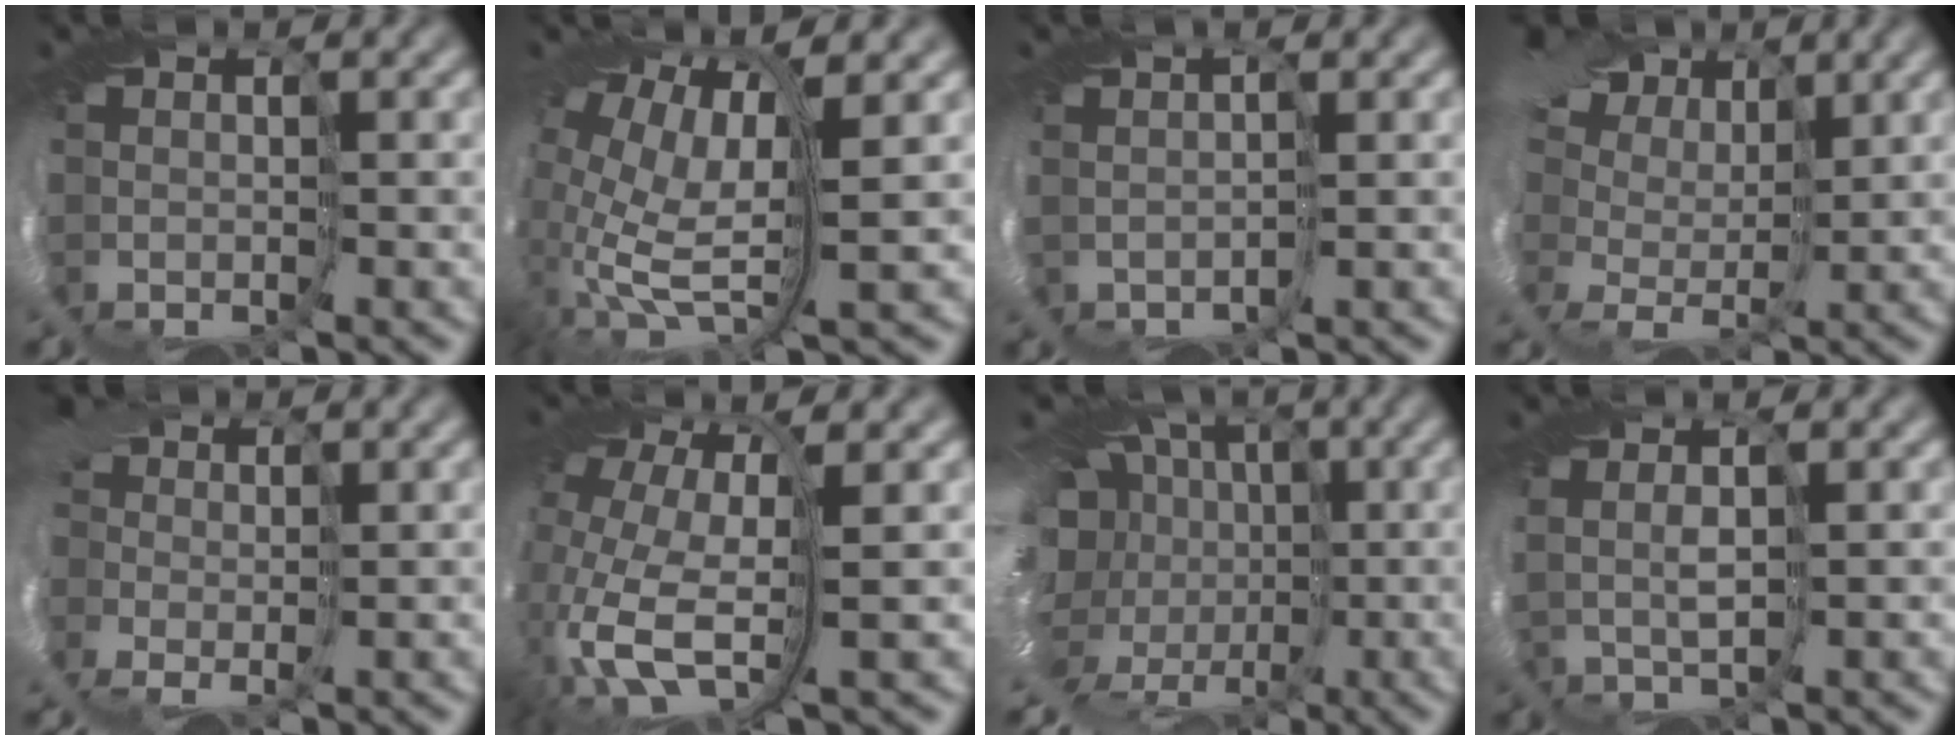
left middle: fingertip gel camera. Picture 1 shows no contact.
{"total": 10.7, "force": [-0.4, 5.1, 9.4], "torque": [-0.207, -0.027, 0.000]}
{"total": 1.4, "force": [0.9, 0.5, 0.9], "torque": [-0.002, 0.013, -0.010]}
{"total": 13.7, "force": [7.9, 8.3, 7.6], "torque": [-0.167, 0.051, 0.095]}
{"total": 8.2, "force": [-0.2, 6.3, 5.3], "torque": [-0.100, -0.004, -0.036]}
{"total": 14.1, "force": [-1.9, 7.4, 11.8], "torque": [-0.238, -0.045, -0.011]}
{"total": 11.7, "force": [-0.8, 9.1, 7.3], "torque": [-0.139, -0.011, -0.013]}
{"total": 2.1, "force": [0.9, 0.7, 1.8], "torque": [-0.050, 0.013, 0.017]}